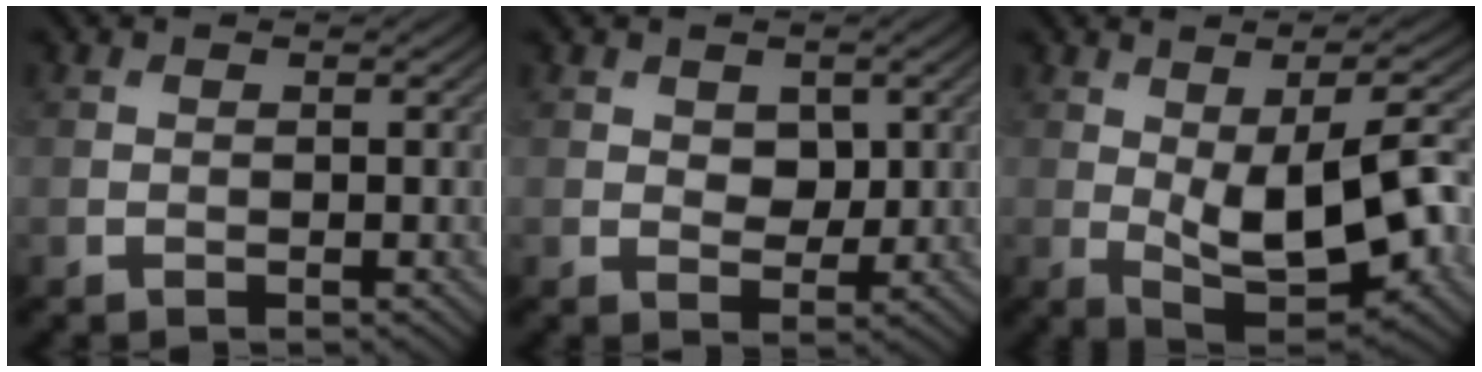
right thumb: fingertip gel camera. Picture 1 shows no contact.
{"total": 2.8, "force": [0.9, 2.0, 1.7], "torque": [-0.035, -0.006, 0.011]}
{"total": 12.7, "force": [-1.2, 5.7, 11.3], "torque": [-0.186, -0.004, -0.012]}